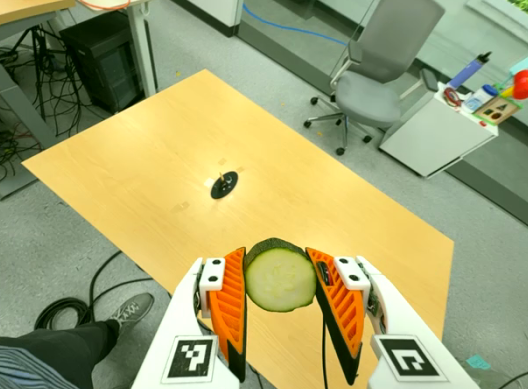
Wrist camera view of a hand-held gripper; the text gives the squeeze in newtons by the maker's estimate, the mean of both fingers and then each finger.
{"total": 11.5, "left": 11.0, "right": 11.9}